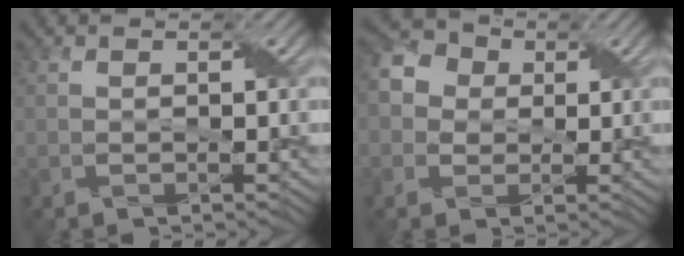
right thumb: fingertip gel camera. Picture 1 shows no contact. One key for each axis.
{"total": 5.3, "fx": 0.8, "fy": 4.7, "fz": 2.3, "tx": -0.069, "ty": 0.013, "tz": 0.001}